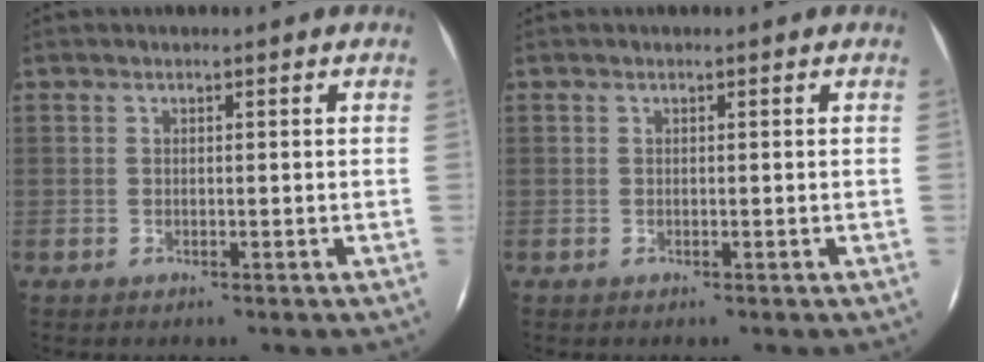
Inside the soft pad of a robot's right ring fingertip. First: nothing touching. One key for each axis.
{"total": 0.0}